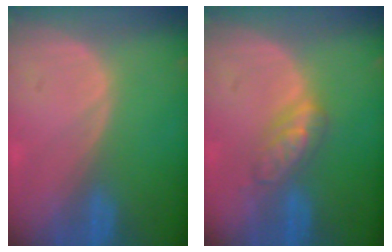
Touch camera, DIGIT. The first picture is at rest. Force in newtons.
{"total": 4.6, "press": 4.4, "slide": 1.4}